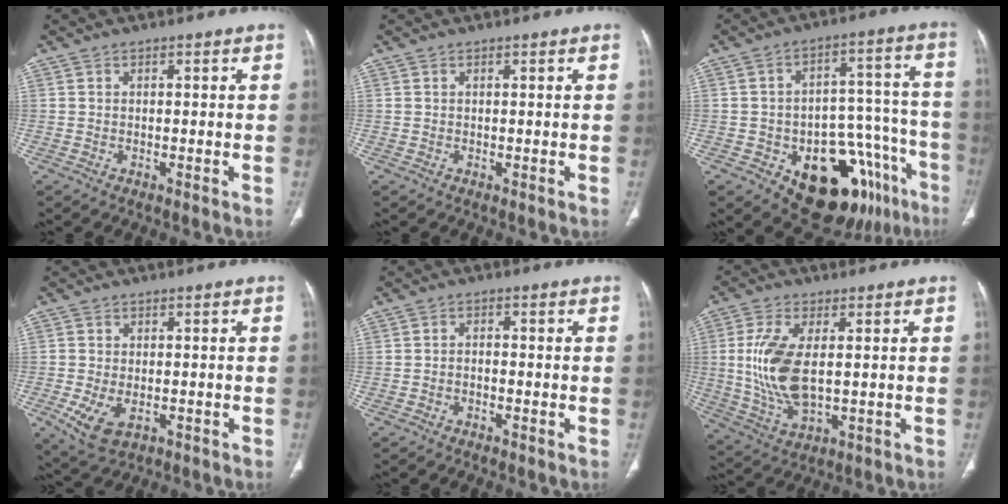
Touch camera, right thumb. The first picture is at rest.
{"total": 0.0}
{"total": 21.6, "force": [-11.2, 11.2, 14.7], "torque": [-0.112, 0.087, -0.142]}
{"total": 6.4, "force": [-1.9, 3.8, 4.7], "torque": [-0.093, -0.008, -0.023]}
{"total": 1.3, "force": [-0.7, 0.9, 0.8], "torque": [-0.009, 0.008, -0.014]}
{"total": 12.0, "force": [0.9, 5.8, 10.5], "torque": [-0.228, -0.012, 0.026]}